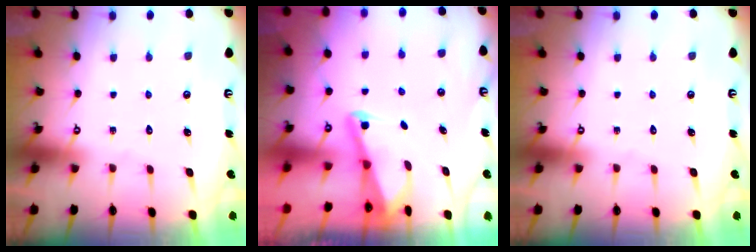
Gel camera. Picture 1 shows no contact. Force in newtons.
{"total": 2.0, "press": 2.0, "slide": 0.4}
{"total": 0.0}